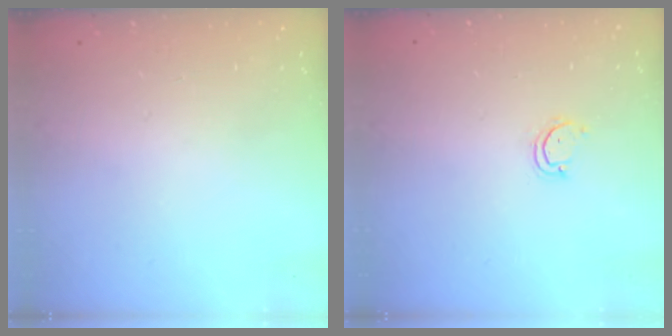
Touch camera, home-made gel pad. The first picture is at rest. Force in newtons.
{"total": 2.9, "press": 2.9, "slide": 0.3}